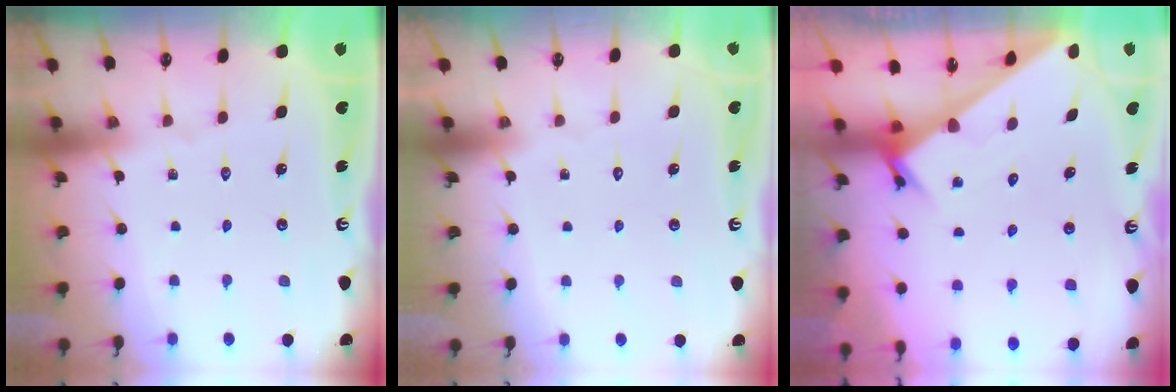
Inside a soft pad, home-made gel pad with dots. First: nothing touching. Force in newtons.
{"total": 1.6, "press": 1.6, "slide": 0.1}
{"total": 2.3, "press": 2.3, "slide": 0.1}